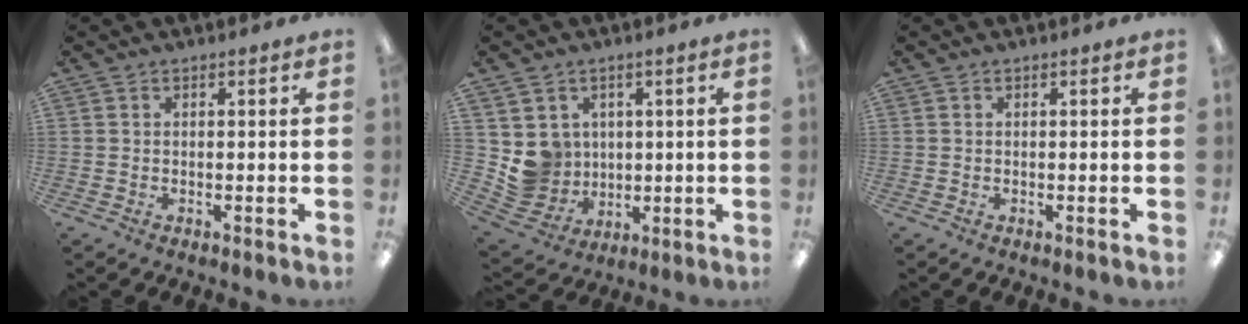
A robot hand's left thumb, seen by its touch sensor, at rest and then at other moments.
{"total": 8.1, "force": [2.4, 7.8, 0.5], "torque": [-0.026, -0.019, 0.057]}
{"total": 0.0}